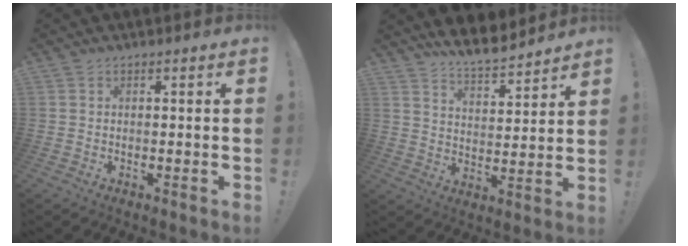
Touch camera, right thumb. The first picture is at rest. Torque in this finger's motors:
{"motor_torque": [-0.21, 0.20, 0.41, 0.41, 0.02]}